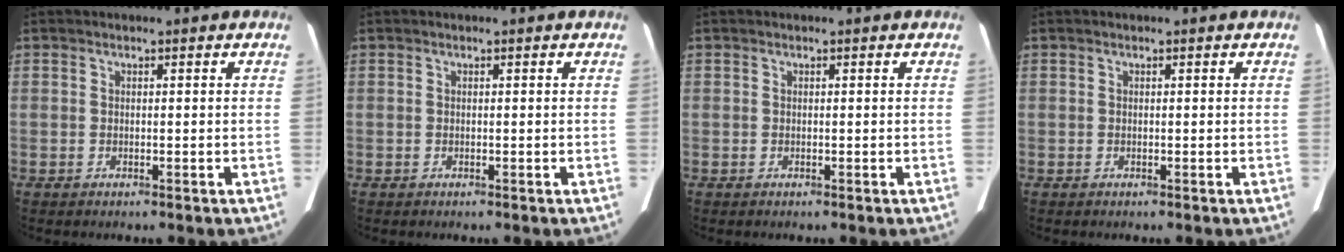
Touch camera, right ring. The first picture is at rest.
{"total": 0.0}
{"total": 0.0}
{"total": 0.0}